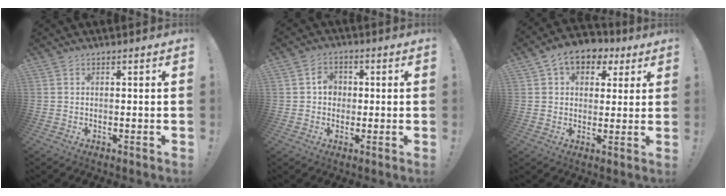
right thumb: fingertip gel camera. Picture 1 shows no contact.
{"total": 5.0, "force": [0.2, 4.4, 2.4], "torque": [-0.029, 0.006, -0.001]}
{"total": 8.9, "force": [4.5, 6.3, 4.4], "torque": [-0.060, -0.015, 0.086]}